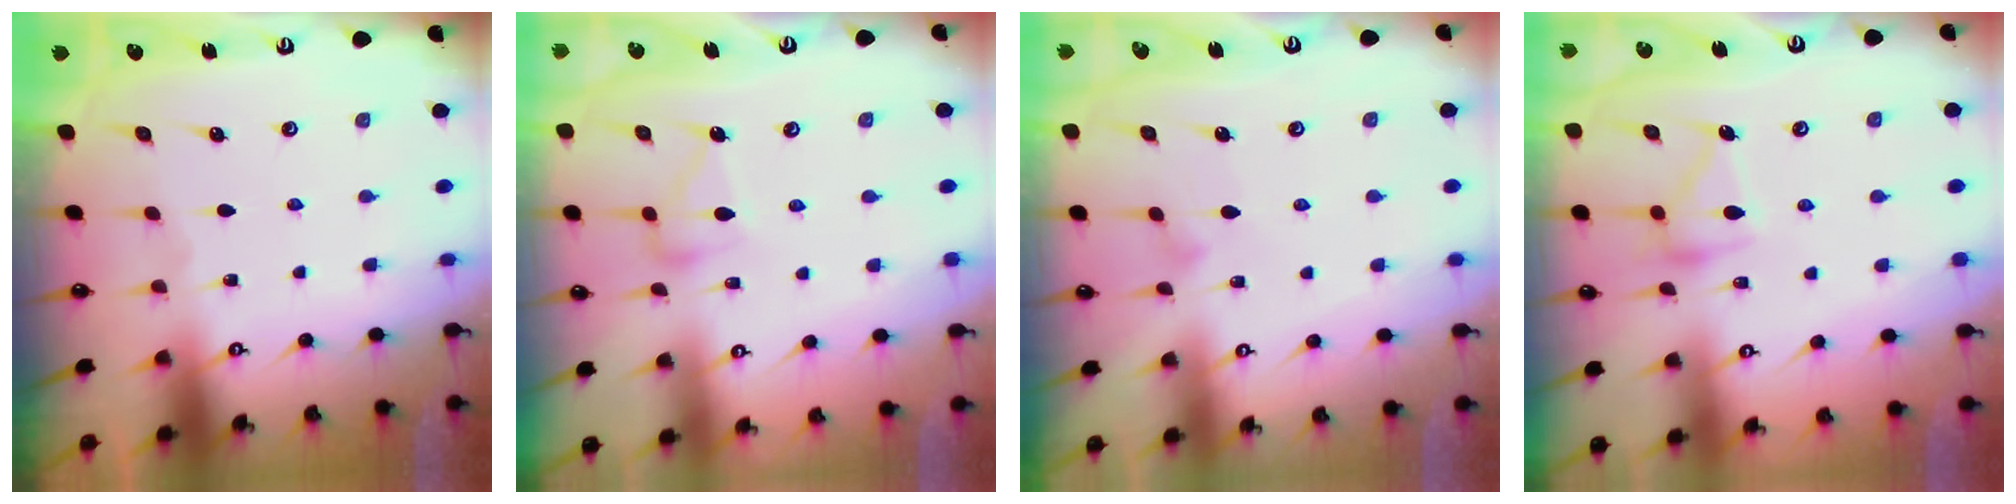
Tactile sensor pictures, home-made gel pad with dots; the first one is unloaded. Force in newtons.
{"total": 8.3, "press": 8.2, "slide": 0.6}
{"total": 5.0, "press": 5.0, "slide": 0.3}
{"total": 14.3, "press": 14.2, "slide": 0.8}